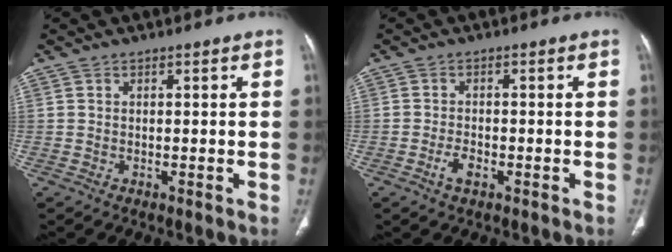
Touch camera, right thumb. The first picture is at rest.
{"total": 2.6, "force": [-1.3, 1.2, 1.8], "torque": [-0.037, 0.006, -0.023]}